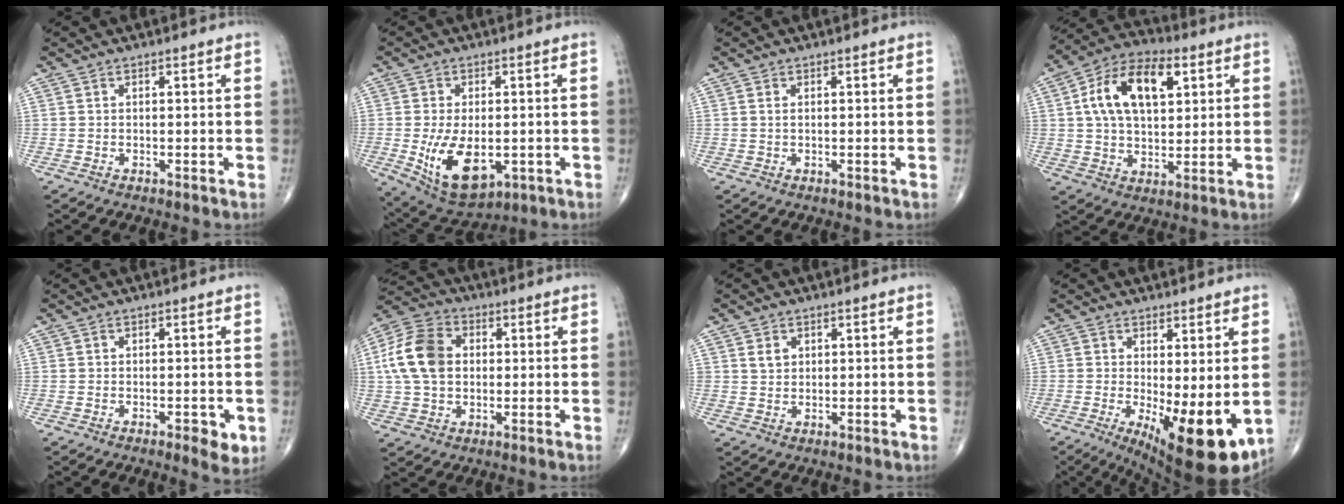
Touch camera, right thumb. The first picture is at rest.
{"total": 12.9, "force": [-2.6, 7.2, 10.3], "torque": [-0.169, -0.009, -0.021]}
{"total": 0.7, "force": [0.2, 0.3, 0.6], "torque": [-0.014, 0.005, 0.006]}
{"total": 15.7, "force": [4.6, 9.1, 12.0], "torque": [-0.195, 0.009, 0.077]}
{"total": 3.8, "force": [-1.4, 1.6, 3.2], "torque": [-0.035, -0.004, -0.017]}
{"total": 12.7, "force": [1.3, 9.3, 8.6], "torque": [-0.159, 0.018, 0.017]}
{"total": 2.4, "force": [1.0, 1.9, 1.1], "torque": [-0.010, -0.006, 0.020]}
{"total": 12.9, "force": [-2.1, 4.5, 12.0], "torque": [-0.174, -0.029, -0.017]}